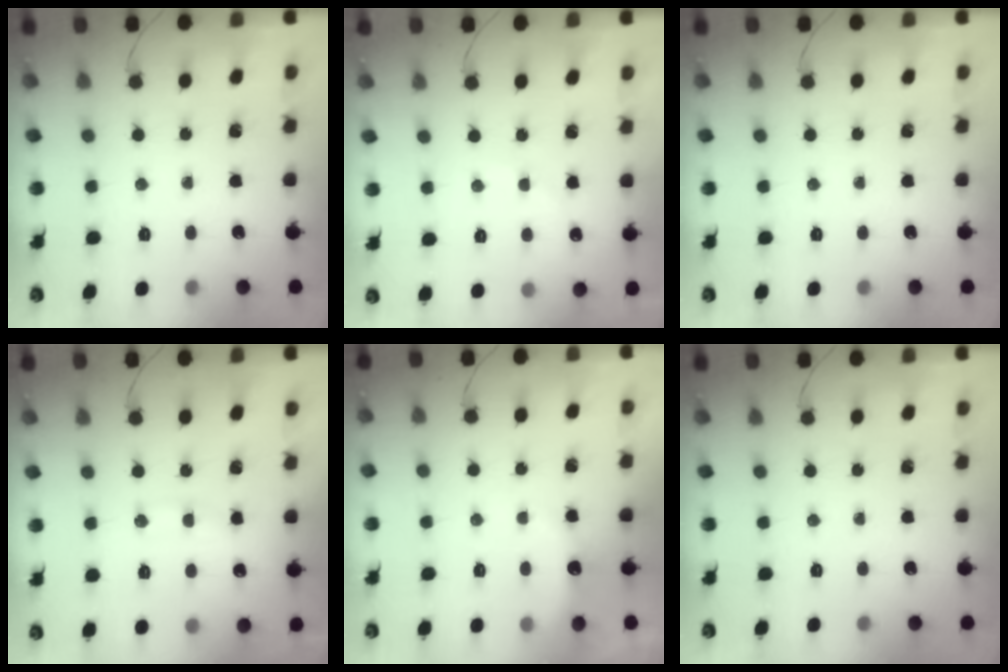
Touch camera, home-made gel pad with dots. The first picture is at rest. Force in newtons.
{"total": 5.6, "press": 5.6, "slide": 1.0}
{"total": 0.0}
{"total": 9.8, "press": 9.7, "slide": 0.9}
{"total": 3.0, "press": 2.9, "slide": 0.9}
{"total": 0.0}